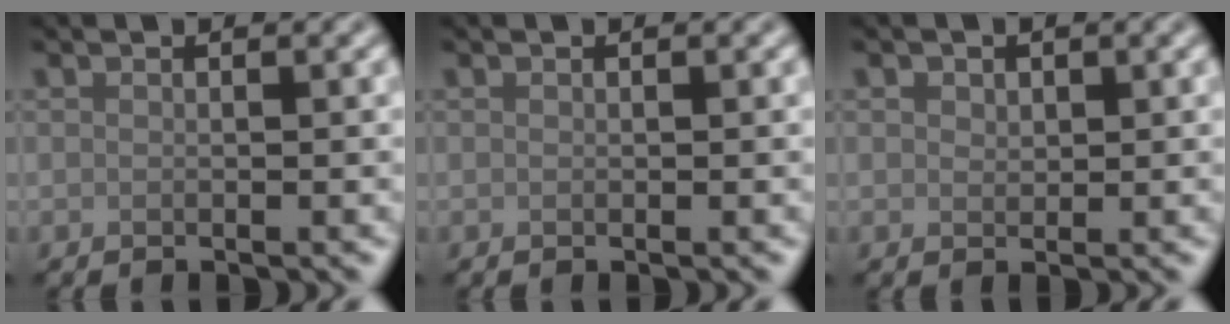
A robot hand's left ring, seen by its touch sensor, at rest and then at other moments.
{"total": 0.0}
{"total": 1.0, "force": [0.5, 0.8, 0.3], "torque": [-0.006, -0.002, 0.007]}